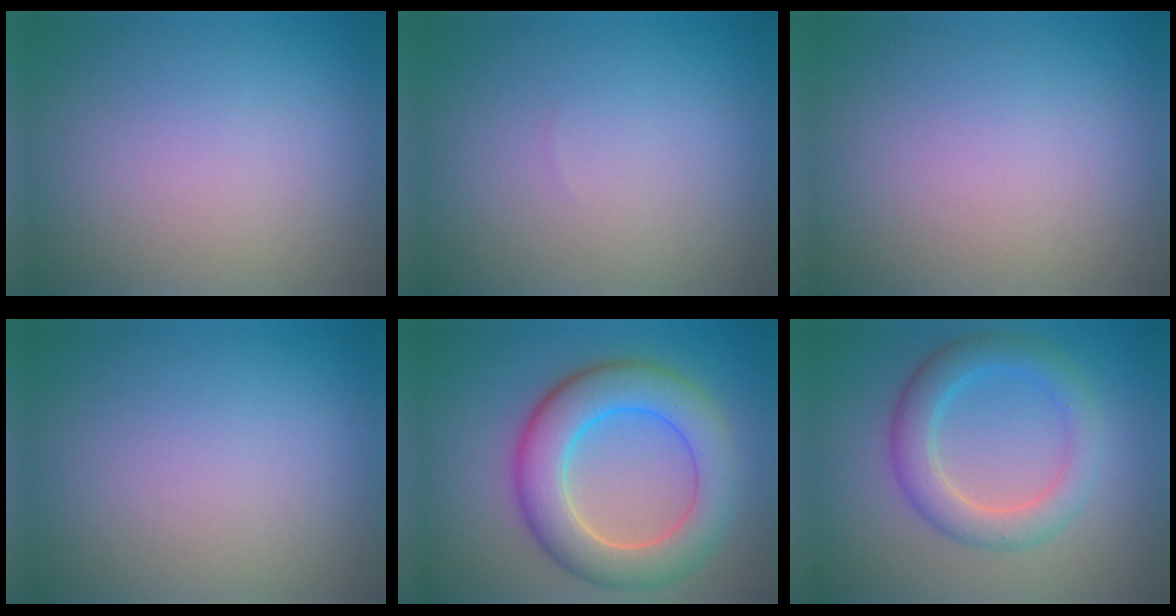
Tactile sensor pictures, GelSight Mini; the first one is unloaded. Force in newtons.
{"total": 0.0}
{"total": 0.0}
{"total": 0.0}
{"total": 7.6, "press": 7.6, "slide": 0.2}
{"total": 4.2, "press": 4.2, "slide": 0.1}